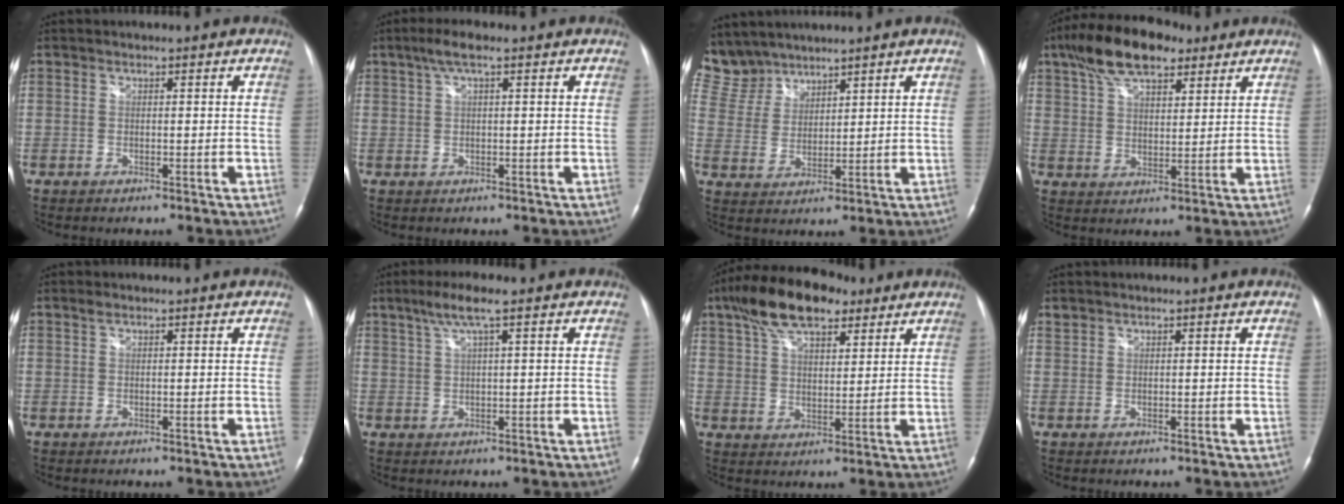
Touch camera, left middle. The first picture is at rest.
{"total": 3.7, "force": [2.2, 0.6, 3.0], "torque": [-0.064, 0.018, 0.041]}
{"total": 8.0, "force": [7.4, 3.1, -0.1], "torque": [-0.007, 0.011, 0.166]}
{"total": 12.3, "force": [8.1, 4.8, 7.9], "torque": [-0.150, 0.030, 0.148]}
{"total": 0.6, "force": [0.4, 0.2, 0.3], "torque": [-0.006, 0.007, 0.008]}
{"total": 4.8, "force": [2.7, -0.1, 3.9], "torque": [-0.082, 0.010, 0.053]}
{"total": 13.2, "force": [8.7, 5.2, 8.5], "torque": [-0.162, 0.032, 0.158]}
{"total": 0.7, "force": [0.6, 0.2, 0.0], "torque": [-0.005, 0.009, 0.016]}